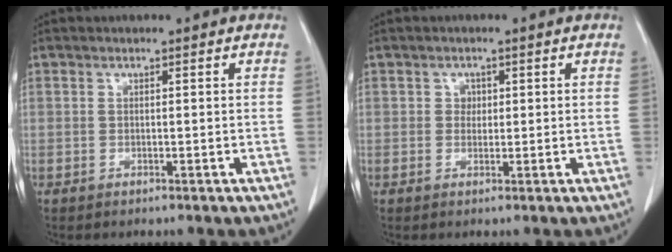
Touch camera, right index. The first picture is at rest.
{"total": 1.5, "force": [0.3, 1.3, 0.6], "torque": [-0.006, 0.001, 0.003]}